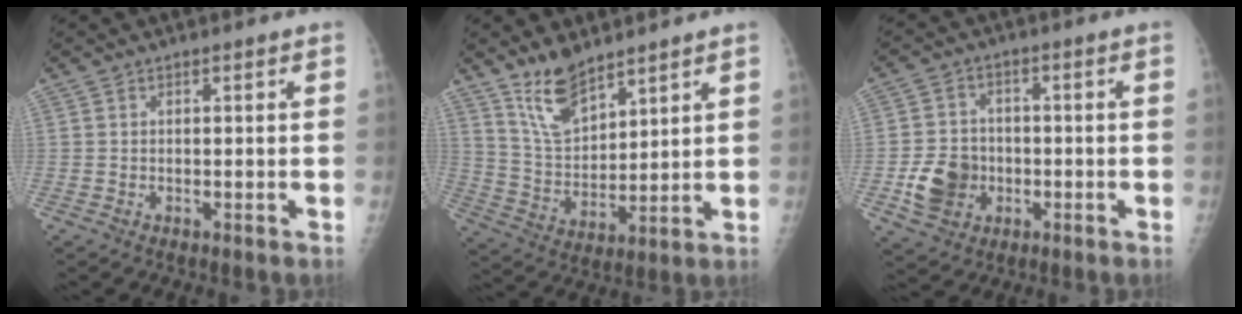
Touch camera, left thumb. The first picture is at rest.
{"total": 9.7, "force": [7.5, 3.8, 4.7], "torque": [-0.070, -0.055, 0.160]}
{"total": 8.8, "force": [-2.2, 7.4, 4.2], "torque": [-0.053, 0.010, -0.037]}